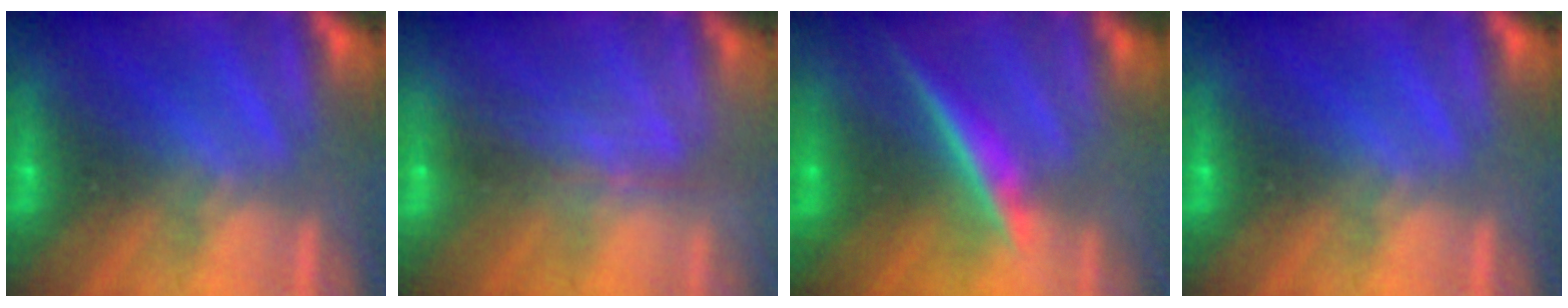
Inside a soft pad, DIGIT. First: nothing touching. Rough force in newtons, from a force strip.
{"total": 2.4}
{"total": 3.8}
{"total": 0.0}